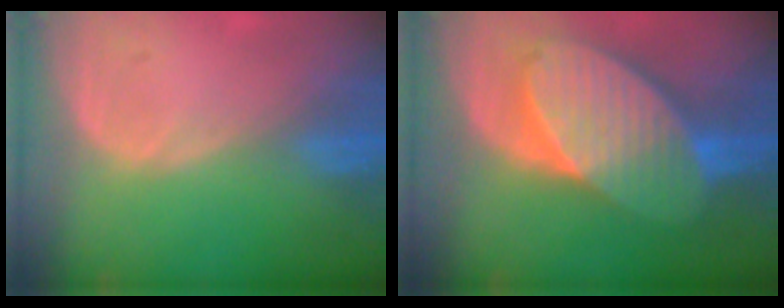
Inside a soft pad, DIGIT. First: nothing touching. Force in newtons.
{"total": 11.0, "press": 11.0, "slide": 0.7}